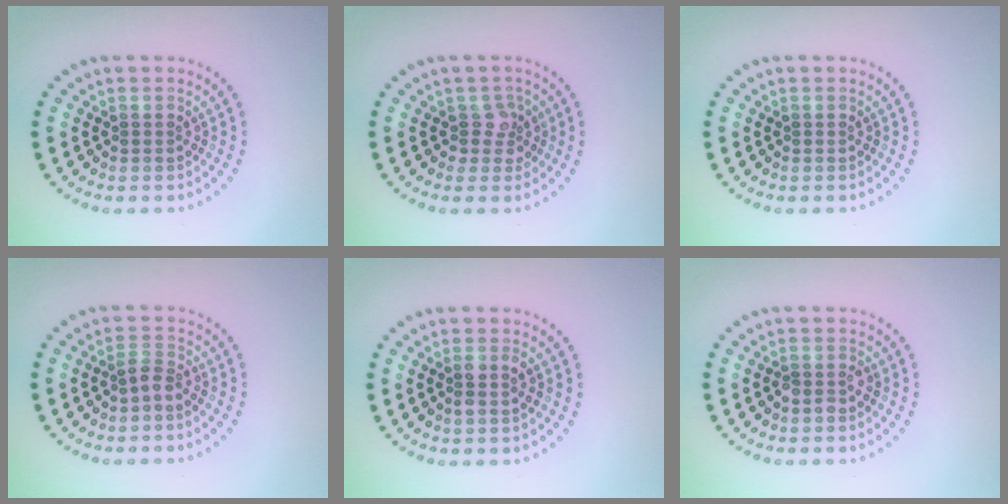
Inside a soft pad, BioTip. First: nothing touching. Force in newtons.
{"total": 1.9, "press": 1.5, "slide": 1.2}
{"total": 0.0}
{"total": 1.8, "press": 1.3, "slide": 1.2}
{"total": 1.5, "press": 1.4, "slide": 0.5}
{"total": 1.1, "press": 1.1, "slide": 0.4}